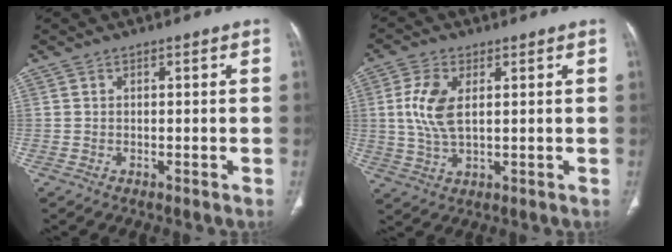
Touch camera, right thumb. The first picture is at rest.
{"total": 8.1, "force": [1.7, 4.1, 6.8], "torque": [-0.153, -0.003, 0.037]}